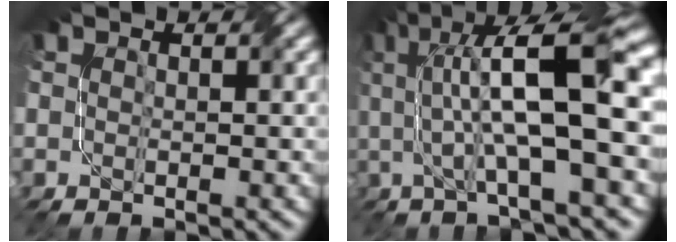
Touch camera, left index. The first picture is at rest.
{"total": 12.2, "force": [1.3, 3.1, 11.7], "torque": [-0.188, 0.018, 0.021]}